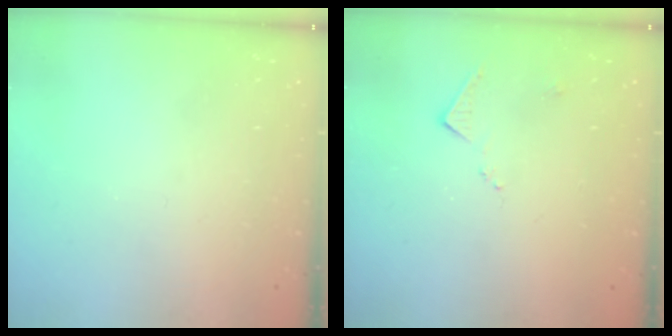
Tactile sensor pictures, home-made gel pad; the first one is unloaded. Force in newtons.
{"total": 6.4, "press": 6.4, "slide": 0.8}